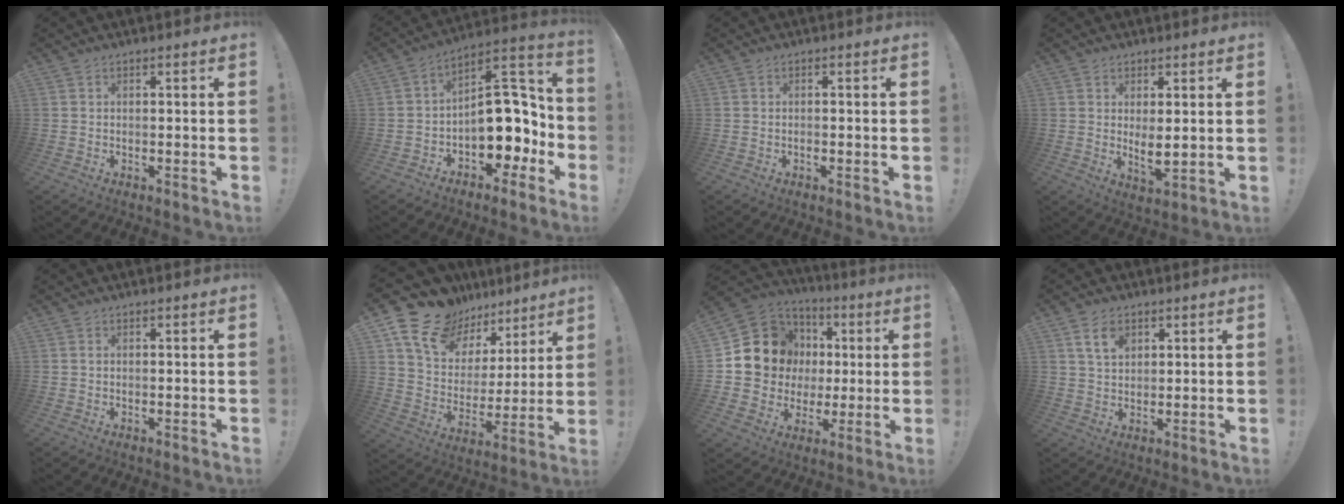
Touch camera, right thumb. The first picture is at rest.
{"total": 16.3, "force": [-2.2, 11.0, 11.8], "torque": [-0.134, 0.008, -0.020]}
{"total": 0.6, "force": [-0.4, 0.0, 0.4], "torque": [-0.010, 0.000, -0.007]}
{"total": 5.0, "force": [1.7, 1.6, 4.4], "torque": [-0.053, -0.026, 0.031]}
{"total": 0.0}
{"total": 16.3, "force": [12.5, 9.0, 5.5], "torque": [-0.103, -0.087, 0.237]}
{"total": 14.5, "force": [3.0, 13.4, 4.8], "torque": [-0.062, -0.010, 0.086]}
{"total": 6.5, "force": [3.2, 4.1, 3.9], "torque": [-0.064, -0.005, 0.059]}